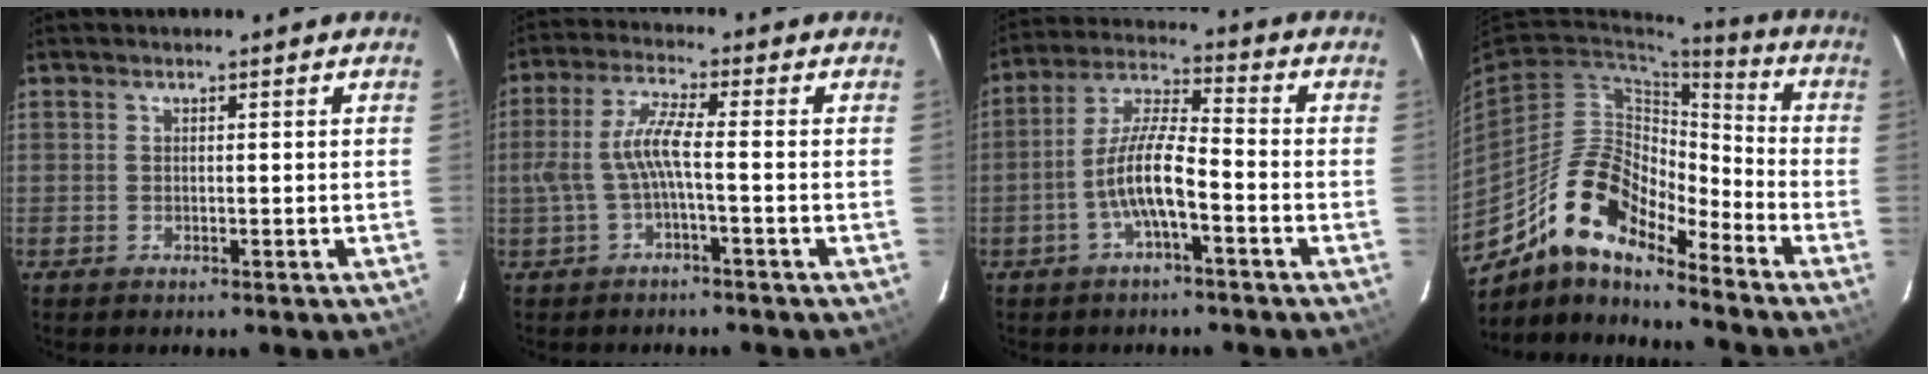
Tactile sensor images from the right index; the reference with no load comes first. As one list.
[{"total": 6.3, "force": [-1.7, 0.6, 6.1], "torque": [-0.138, 0.007, -0.026]}, {"total": 9.0, "force": [-3.7, 1.9, 7.9], "torque": [-0.170, 0.007, -0.071]}, {"total": 15.5, "force": [-11.8, 4.8, 8.9], "torque": [-0.156, -0.001, -0.229]}]